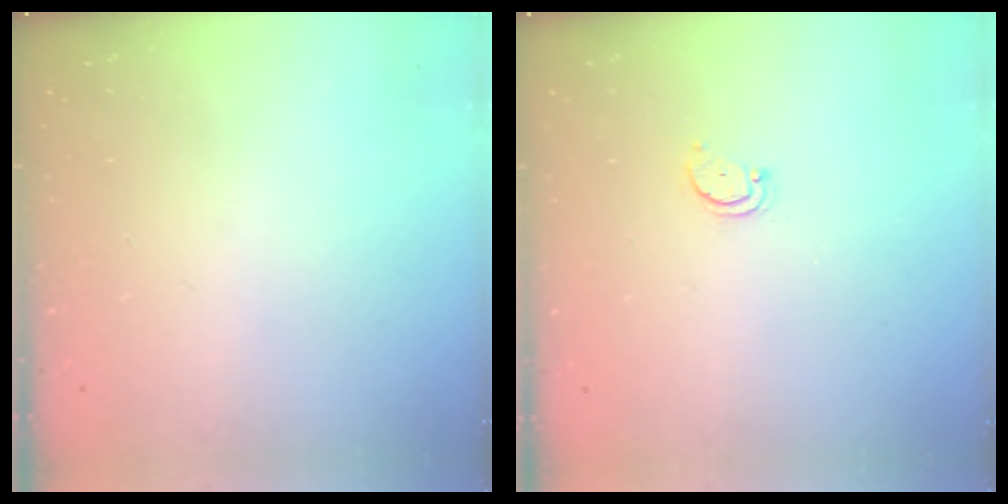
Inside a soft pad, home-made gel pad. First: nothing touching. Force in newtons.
{"total": 2.5, "press": 2.4, "slide": 0.5}